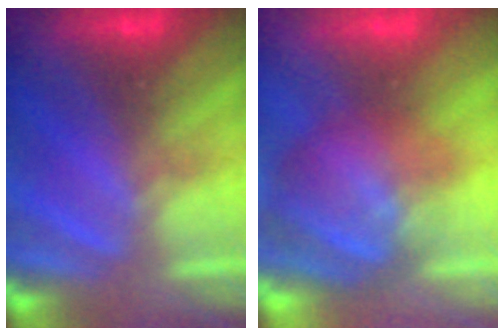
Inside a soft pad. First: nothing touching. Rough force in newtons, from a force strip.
{"total": 3.6}